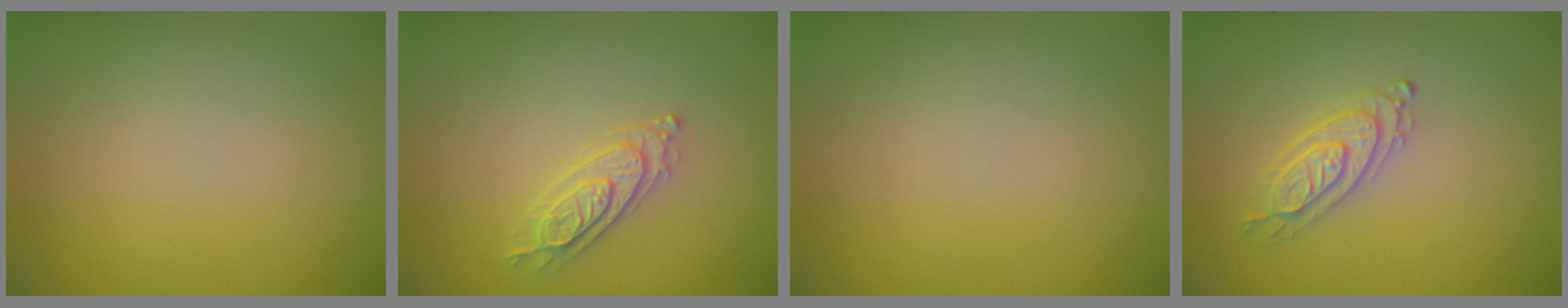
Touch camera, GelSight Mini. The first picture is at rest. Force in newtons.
{"total": 2.2, "press": 2.2, "slide": 0.3}
{"total": 0.0}
{"total": 2.1, "press": 2.1, "slide": 0.4}